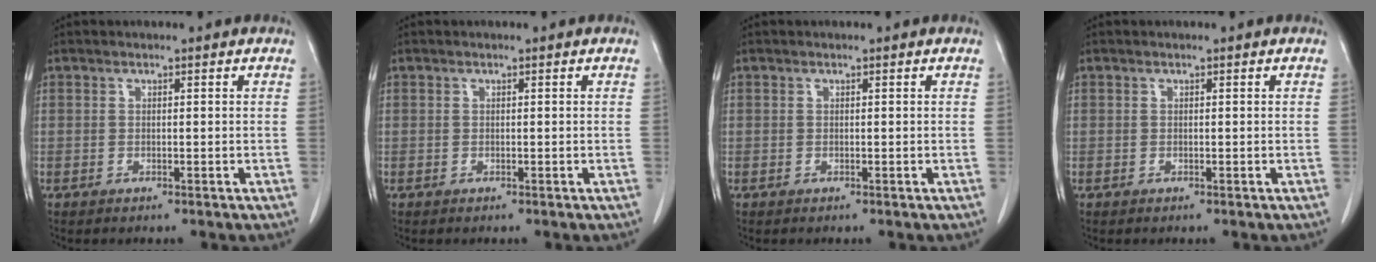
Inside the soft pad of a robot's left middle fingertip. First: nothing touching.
{"total": 0.0}
{"total": 0.0}
{"total": 0.0}